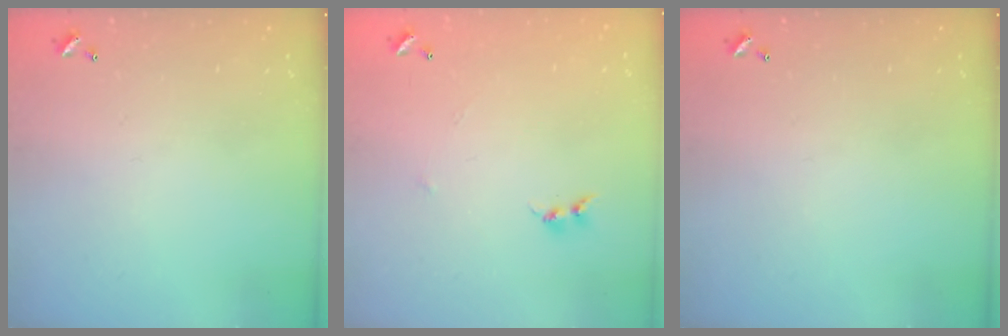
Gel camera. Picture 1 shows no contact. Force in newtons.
{"total": 5.8, "press": 5.8, "slide": 0.7}
{"total": 0.0}